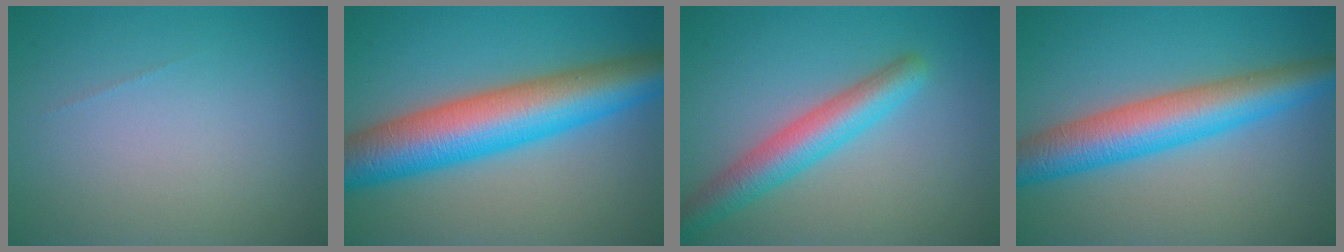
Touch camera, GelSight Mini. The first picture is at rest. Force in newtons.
{"total": 10.7, "press": 10.7, "slide": 0.1}
{"total": 4.8, "press": 4.8, "slide": 0.1}
{"total": 7.5, "press": 7.5, "slide": 0.1}